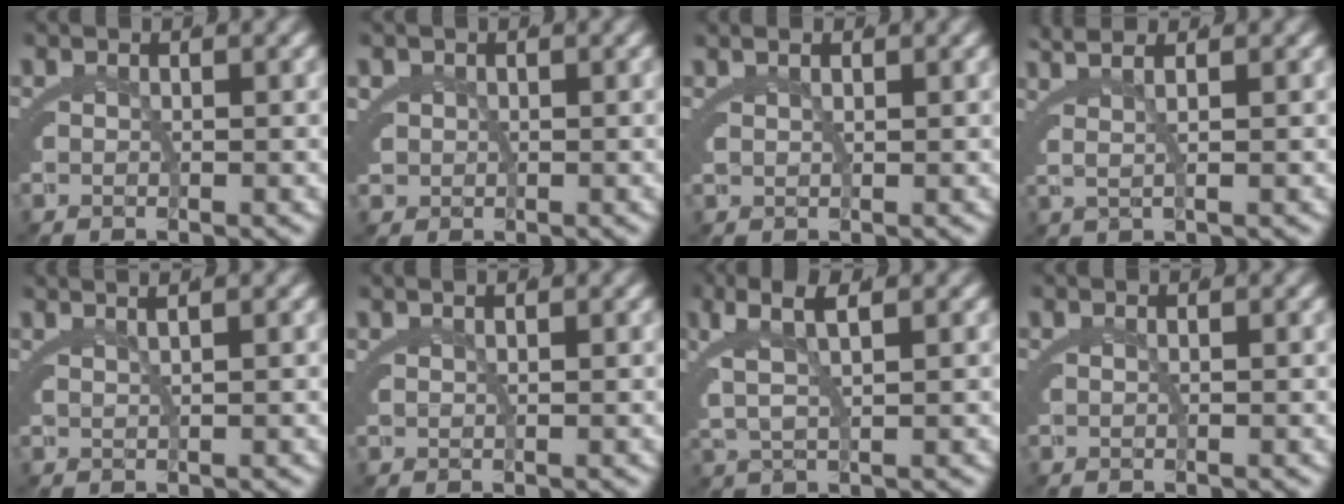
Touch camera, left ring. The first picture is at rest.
{"total": 2.4, "force": [0.2, 2.2, 0.8], "torque": [-0.034, -0.014, 0.010]}
{"total": 2.1, "force": [1.6, 0.5, 1.3], "torque": [-0.013, 0.007, 0.030]}
{"total": 4.8, "force": [3.0, 1.5, 3.5], "torque": [-0.052, 0.016, 0.044]}
{"total": 3.2, "force": [2.4, -0.1, 2.0], "torque": [-0.008, 0.016, 0.036]}
{"total": 1.2, "force": [1.0, -0.3, 0.6], "torque": [-0.004, 0.007, 0.018]}
{"total": 5.4, "force": [2.3, 2.0, 4.4], "torque": [-0.086, 0.011, 0.040]}
{"total": 0.5, "force": [0.0, -0.5, 0.2], "torque": [-0.002, 0.002, 0.001]}